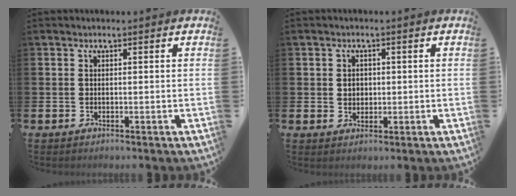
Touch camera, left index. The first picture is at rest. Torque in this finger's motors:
{"motor_torque": [0.35, 0.13, 0.03, 0.03]}